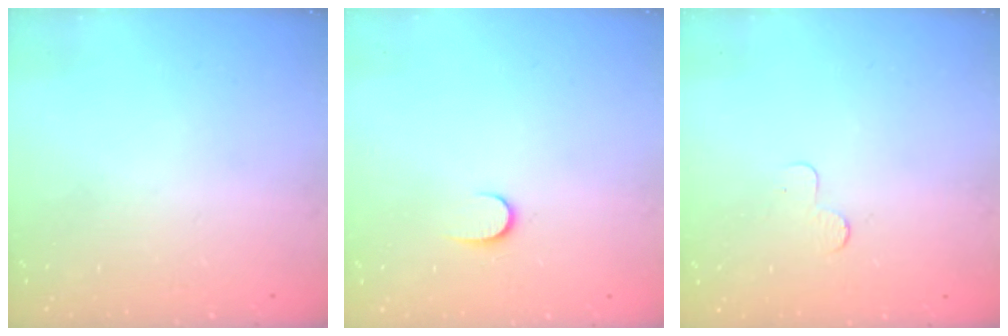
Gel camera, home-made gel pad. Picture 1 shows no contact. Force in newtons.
{"total": 5.7, "press": 5.7, "slide": 0.5}
{"total": 2.3, "press": 2.3, "slide": 0.2}